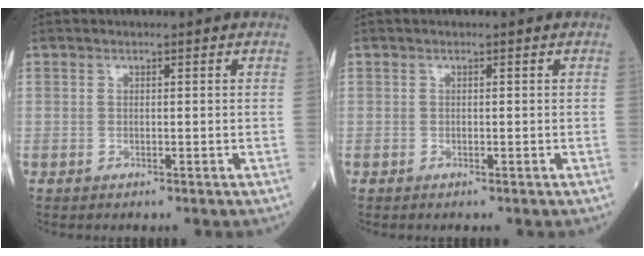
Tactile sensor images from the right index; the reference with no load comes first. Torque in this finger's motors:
{"motor_torque": [-0.08, 0.00, -0.03, -0.01]}